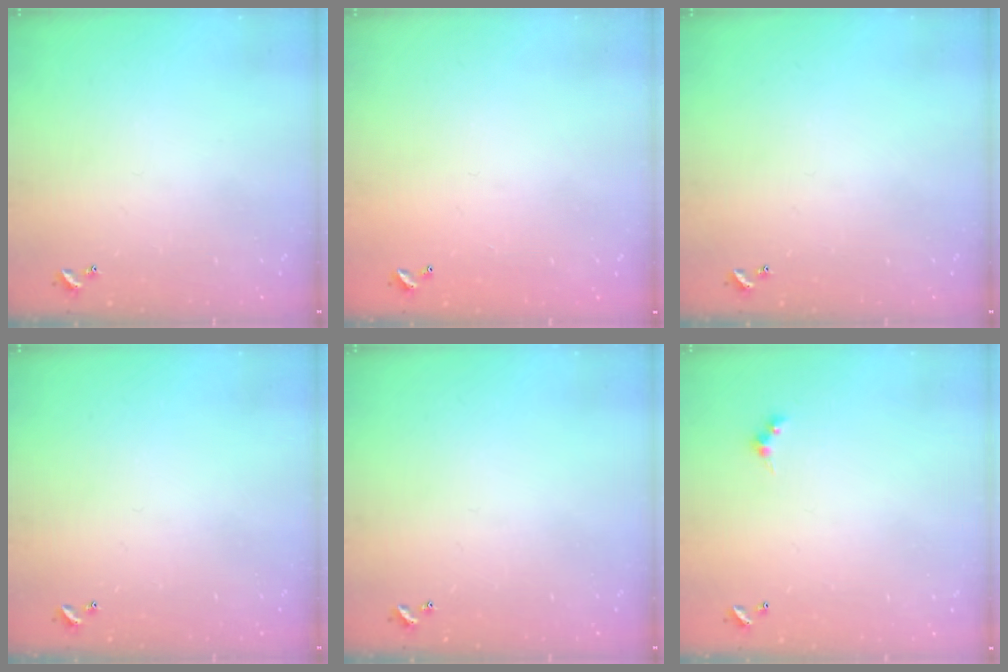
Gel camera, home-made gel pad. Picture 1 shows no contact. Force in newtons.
{"total": 3.0, "press": 3.0, "slide": 0.1}
{"total": 0.0}
{"total": 0.0}
{"total": 0.0}
{"total": 2.4, "press": 2.4, "slide": 0.4}